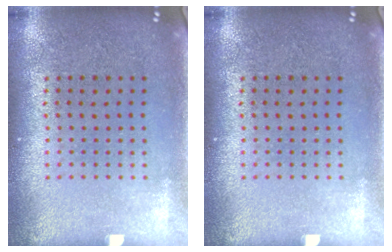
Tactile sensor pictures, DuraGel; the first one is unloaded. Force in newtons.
{"total": 0.0}